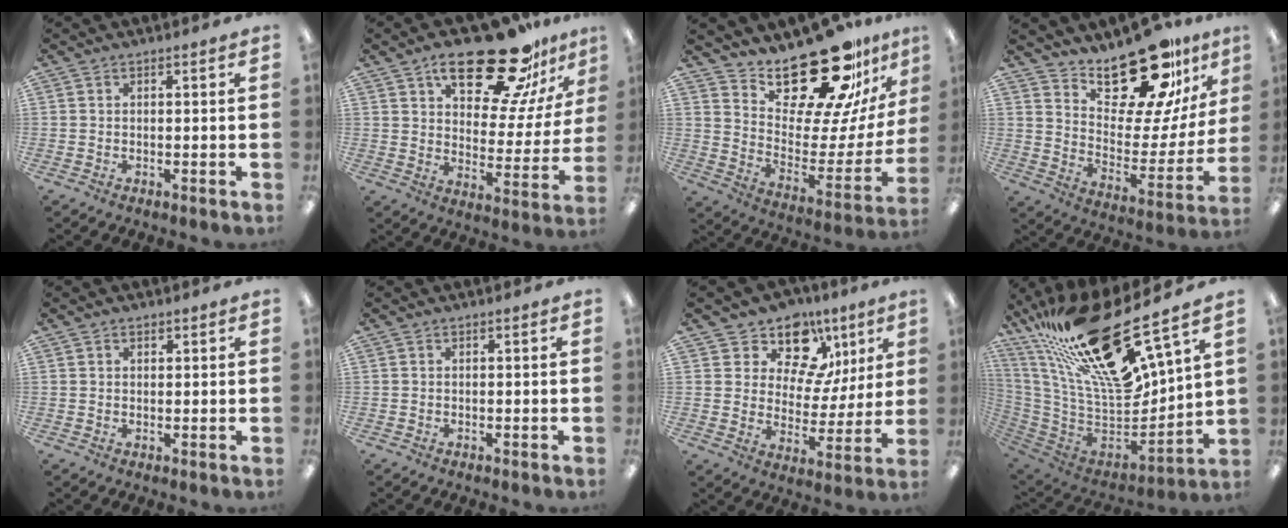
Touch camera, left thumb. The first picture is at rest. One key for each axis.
{"total": 23.3, "fx": 16.5, "fy": 8.3, "fz": 14.1, "tx": -0.212, "ty": -0.098, "tz": 0.273}
{"total": 23.6, "fx": 19.9, "fy": 6.8, "fz": 10.8, "tx": -0.148, "ty": -0.169, "tz": 0.333}
{"total": 21.6, "fx": 17.7, "fy": 7.4, "fz": 9.9, "tx": -0.148, "ty": -0.138, "tz": 0.301}
{"total": 1.0, "fx": 0.7, "fy": 0.7, "fz": 0.1, "tx": 0.006, "ty": -0.001, "tz": 0.012}
{"total": 0.0}
{"total": 13.4, "fx": 8.8, "fy": 8.3, "fz": 5.6, "tx": -0.094, "ty": -0.056, "tz": 0.161}
{"total": 29.7, "fx": 20.5, "fy": 8.0, "fz": 20.0, "tx": -0.327, "ty": -0.157, "tz": 0.347}